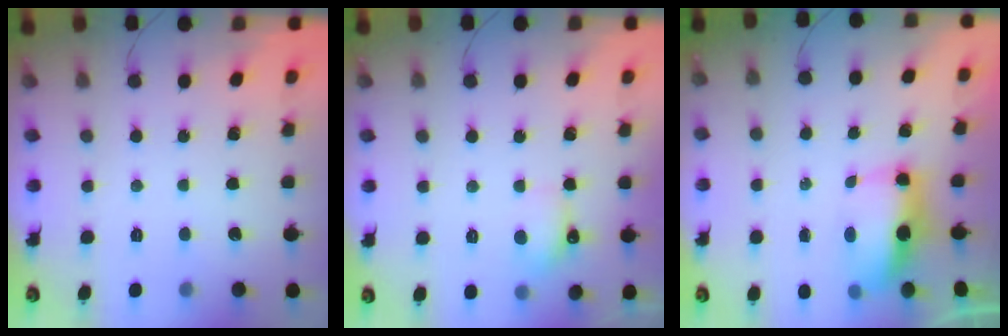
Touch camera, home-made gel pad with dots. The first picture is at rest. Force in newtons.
{"total": 6.0, "press": 5.9, "slide": 1.1}
{"total": 8.0, "press": 7.7, "slide": 1.8}